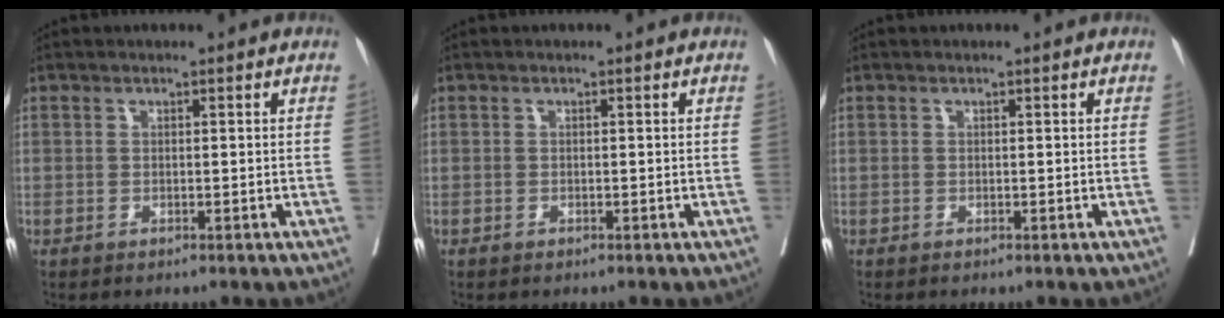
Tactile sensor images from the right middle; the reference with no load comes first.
{"total": 0.0}
{"total": 0.0}